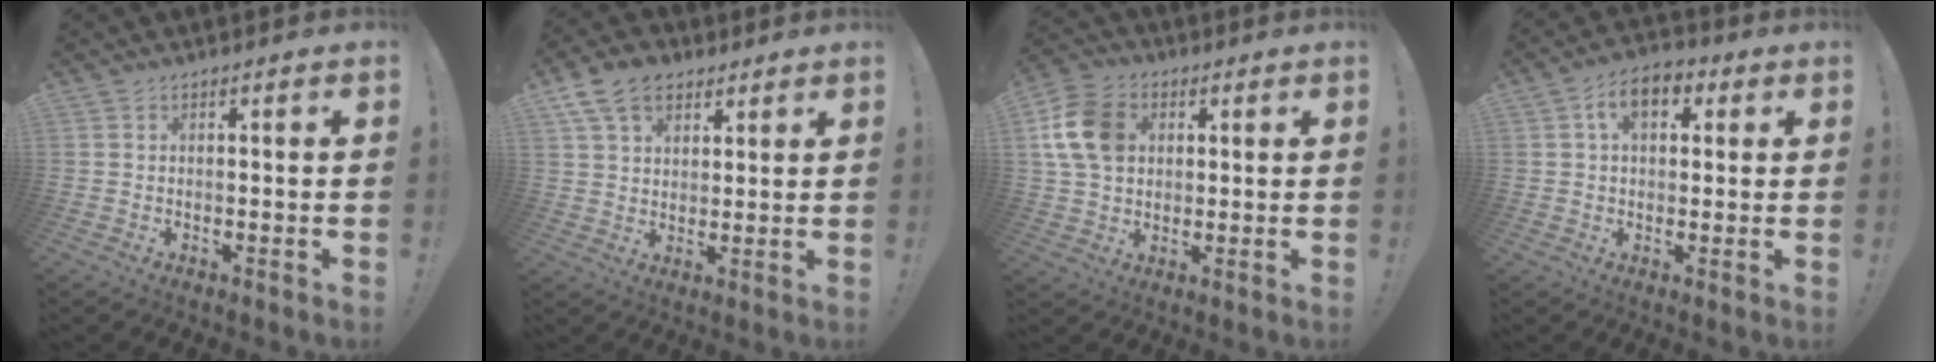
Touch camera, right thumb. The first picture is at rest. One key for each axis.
{"total": 11.2, "fx": 6.2, "fy": 7.7, "fz": 5.3, "tx": -0.090, "ty": -0.018, "tz": 0.121}
{"total": 13.6, "fx": 3.3, "fy": 10.5, "fz": 8.0, "tx": -0.137, "ty": 0.004, "tz": 0.070}
{"total": 8.6, "fx": 2.9, "fy": 5.4, "fz": 6.0, "tx": -0.091, "ty": 0.008, "tz": 0.051}